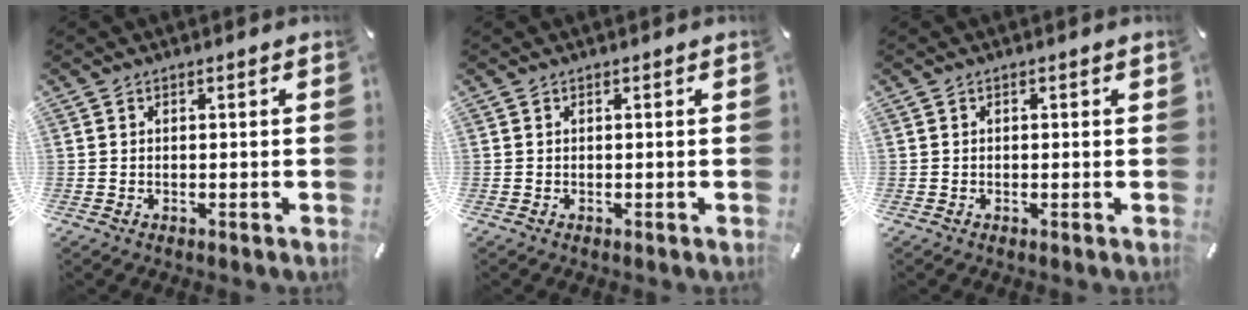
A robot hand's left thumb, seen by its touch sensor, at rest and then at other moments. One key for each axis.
{"total": 0.0}
{"total": 0.5, "fx": -0.1, "fy": 0.4, "fz": 0.4, "tx": -0.007, "ty": 0.001, "tz": -0.002}